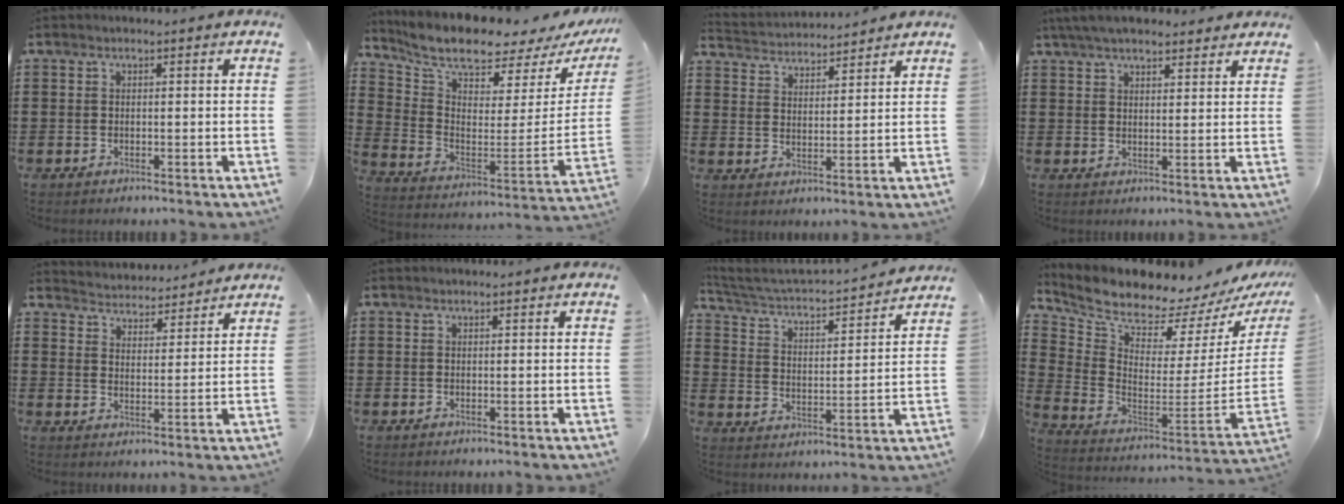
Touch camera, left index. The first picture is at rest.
{"total": 7.6, "force": [7.0, 1.0, 2.9], "torque": [-0.087, -0.069, 0.116]}
{"total": 3.4, "force": [3.4, 0.3, -0.4], "torque": [-0.010, -0.019, 0.059]}
{"total": 5.1, "force": [4.6, 1.2, 2.0], "torque": [-0.051, -0.002, 0.086]}
{"total": 3.8, "force": [3.7, 0.2, -0.6], "torque": [-0.007, -0.025, 0.064]}
{"total": 0.0}
{"total": 3.0, "force": [2.8, 0.4, 1.1], "torque": [-0.042, -0.029, 0.035]}
{"total": 7.0, "force": [6.8, 0.8, 1.7], "torque": [-0.079, -0.080, 0.111]}